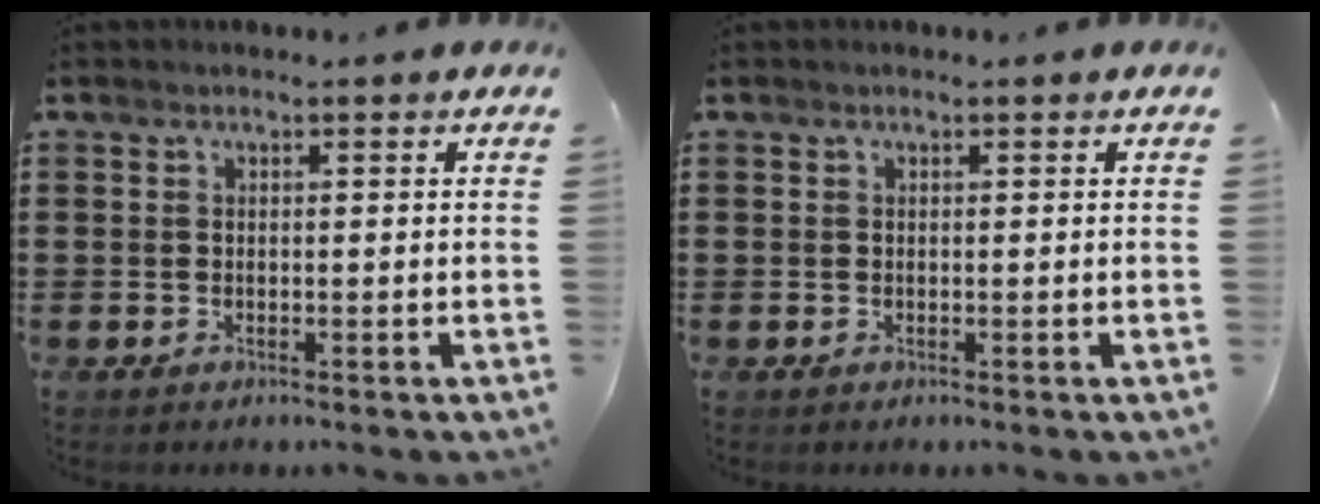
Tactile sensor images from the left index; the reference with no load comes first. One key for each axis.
{"total": 0.0}